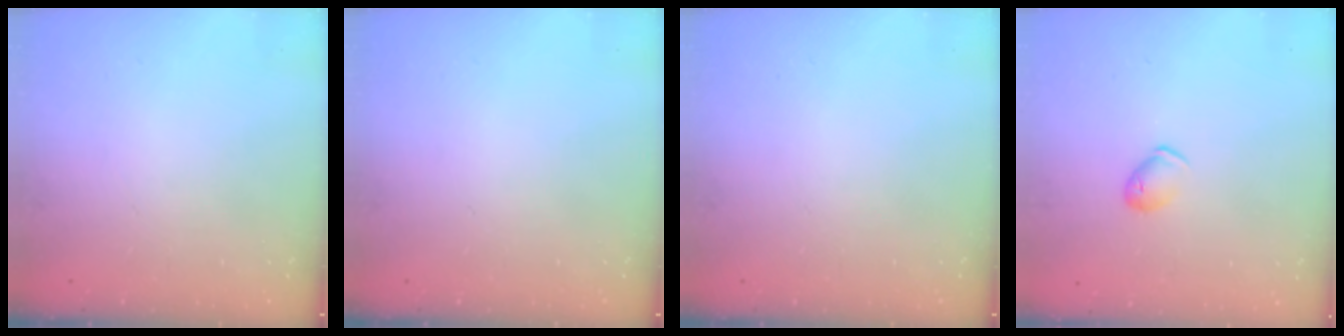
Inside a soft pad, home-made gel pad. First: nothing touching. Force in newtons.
{"total": 0.0}
{"total": 0.0}
{"total": 6.2, "press": 6.2, "slide": 1.1}